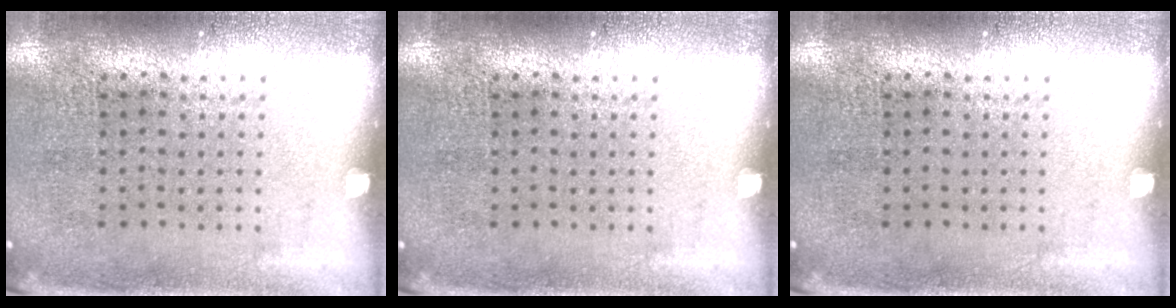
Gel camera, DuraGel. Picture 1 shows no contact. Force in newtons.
{"total": 0.0}
{"total": 0.0}